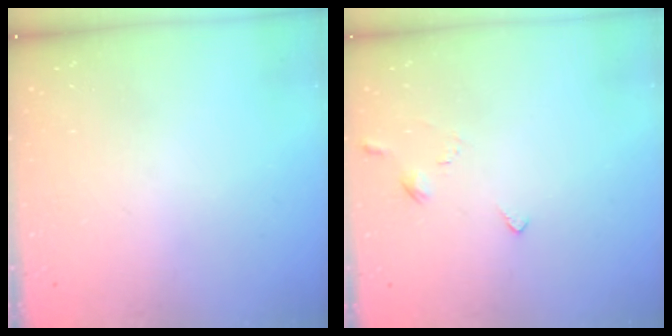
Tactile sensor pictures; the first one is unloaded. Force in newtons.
{"total": 3.1, "press": 3.0, "slide": 0.6}